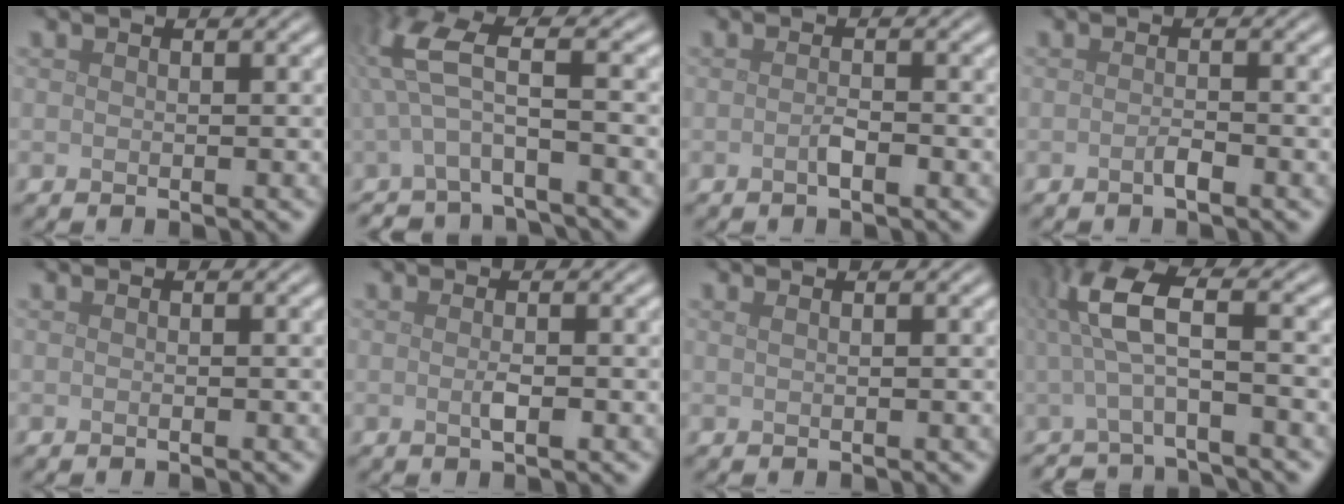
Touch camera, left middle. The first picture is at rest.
{"total": 5.2, "force": [-1.0, 1.6, 4.8], "torque": [-0.115, 0.001, -0.025]}
{"total": 1.2, "force": [-0.5, 0.2, 1.0], "torque": [-0.020, 0.000, -0.010]}
{"total": 1.0, "force": [-0.5, 0.2, 0.8], "torque": [-0.016, 0.001, -0.010]}
{"total": 0.0}
{"total": 1.3, "force": [-0.2, 0.2, 1.2], "torque": [-0.024, -0.002, -0.005]}
{"total": 0.9, "force": [0.4, 0.4, 0.6], "torque": [-0.005, 0.000, 0.003]}
{"total": 5.3, "force": [-0.4, 1.5, 5.1], "torque": [-0.099, -0.003, -0.017]}